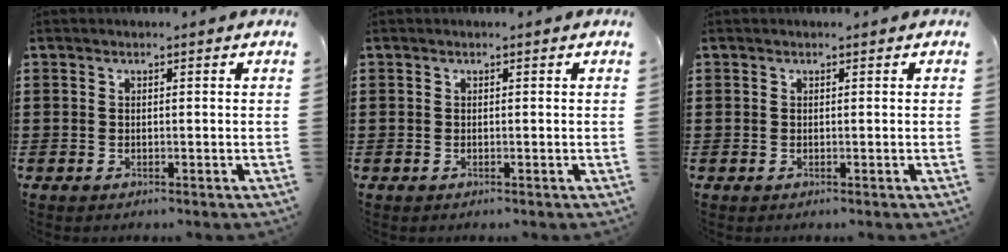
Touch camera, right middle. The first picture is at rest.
{"total": 0.0}
{"total": 0.0}